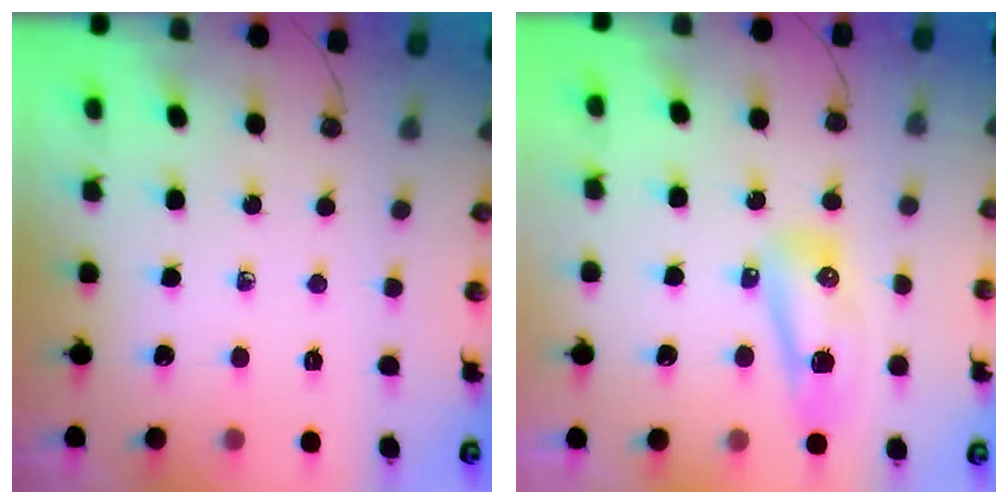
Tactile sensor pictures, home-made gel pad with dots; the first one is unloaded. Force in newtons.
{"total": 9.6, "press": 8.8, "slide": 3.7}